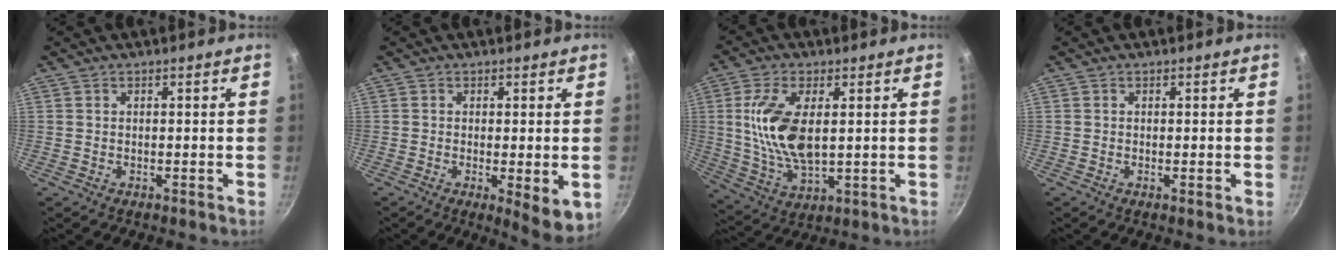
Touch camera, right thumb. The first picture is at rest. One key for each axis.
{"total": 6.6, "fx": -1.5, "fy": 1.7, "fz": 6.2, "tx": -0.091, "ty": -0.020, "tz": -0.019}
{"total": 13.4, "fx": 1.9, "fy": 6.4, "fz": 11.6, "tx": -0.235, "ty": -0.013, "tz": 0.044}
{"total": 1.0, "fx": 0.0, "fy": 0.1, "fz": 1.0, "tx": -0.018, "ty": -0.004, "tz": 0.000}